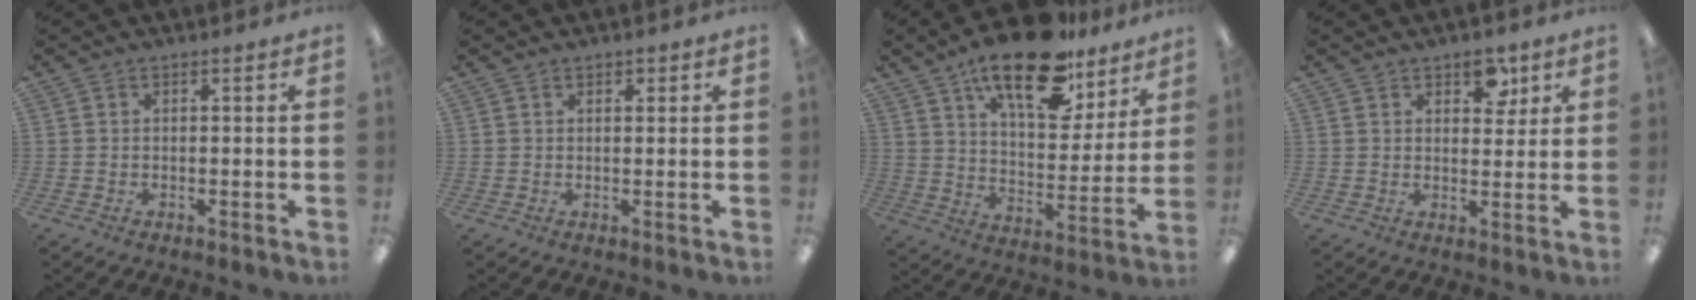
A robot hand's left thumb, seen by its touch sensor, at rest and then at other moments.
{"total": 1.1, "force": [0.7, 0.7, 0.5], "torque": [-0.002, 0.000, 0.010]}
{"total": 20.9, "force": [14.3, 8.6, 12.5], "torque": [-0.197, -0.076, 0.240]}
{"total": 6.0, "force": [3.7, 3.5, 3.3], "torque": [-0.026, -0.011, 0.058]}